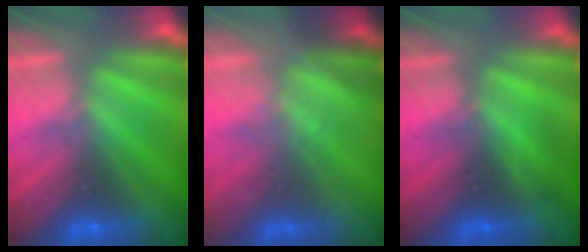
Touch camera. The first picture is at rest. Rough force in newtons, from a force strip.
{"total": 1.4}
{"total": 1.9}